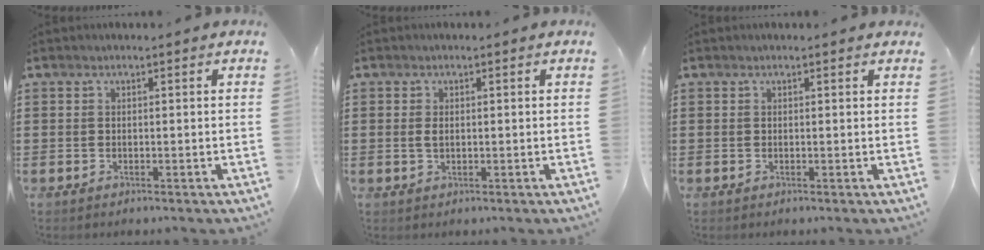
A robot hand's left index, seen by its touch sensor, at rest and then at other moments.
{"total": 1.4, "force": [0.2, 0.7, 1.2], "torque": [-0.033, 0.002, -0.001]}
{"total": 0.0}